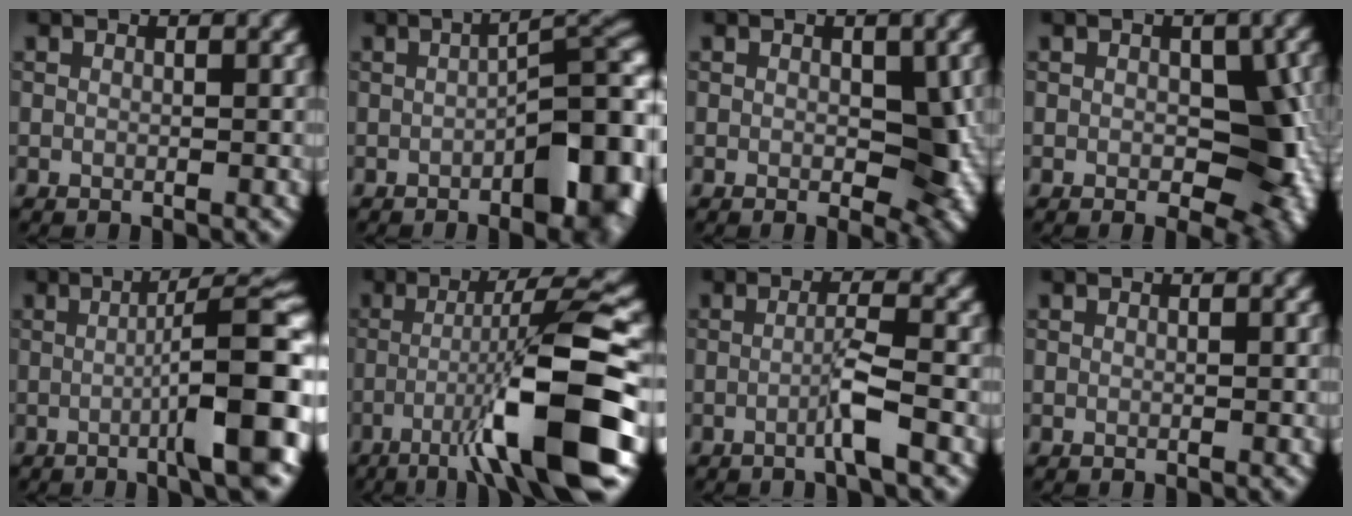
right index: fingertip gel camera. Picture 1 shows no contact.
{"total": 9.9, "force": [-2.6, 3.4, 8.9], "torque": [-0.088, -0.001, -0.034]}
{"total": 4.7, "force": [-0.2, 2.5, 3.9], "torque": [-0.041, -0.005, -0.002]}
{"total": 7.1, "force": [-0.6, 4.2, 5.6], "torque": [-0.065, -0.009, -0.009]}
{"total": 10.4, "force": [-2.0, 1.6, 10.1], "torque": [-0.124, 0.013, -0.036]}
{"total": 11.1, "force": [-4.1, 1.1, 10.2], "torque": [-0.150, 0.020, -0.067]}
{"total": 2.6, "force": [-1.0, 0.0, 2.4], "torque": [-0.041, 0.007, -0.025]}
{"total": 0.0}